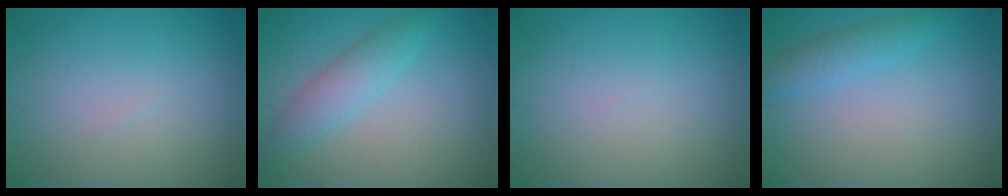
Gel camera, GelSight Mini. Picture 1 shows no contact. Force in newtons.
{"total": 2.4, "press": 2.4, "slide": 0.2}
{"total": 0.0}
{"total": 2.2, "press": 2.2, "slide": 0.2}